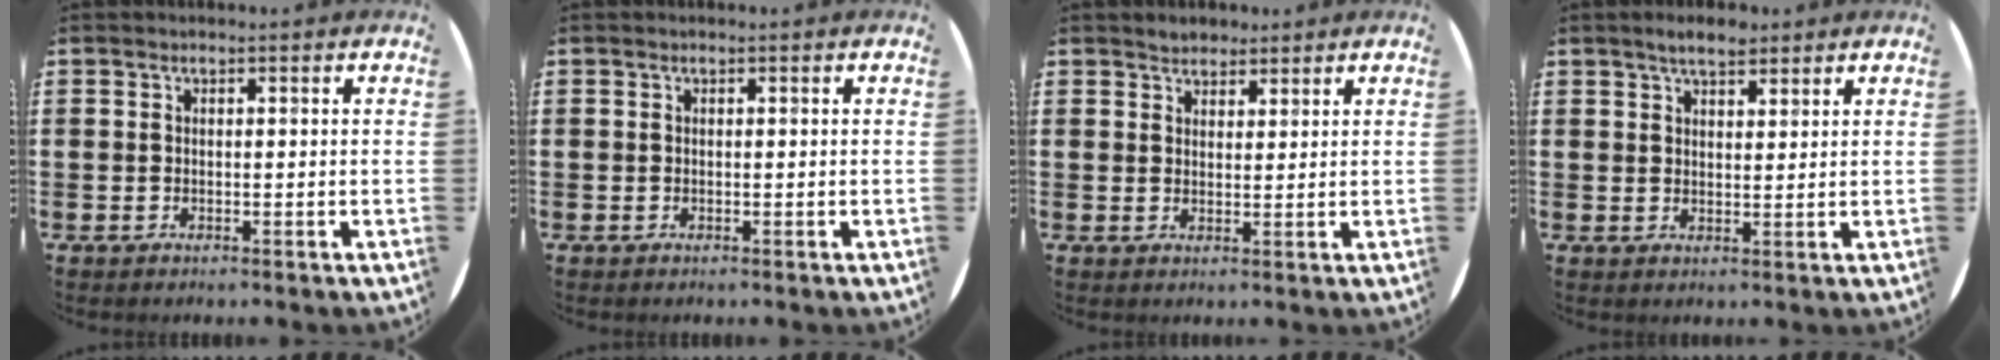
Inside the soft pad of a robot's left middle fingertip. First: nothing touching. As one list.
[{"total": 0.0}, {"total": 2.2, "force": [2.0, 0.8, 0.0], "torque": [0.006, 0.003, 0.038]}, {"total": 3.4, "force": [2.8, 1.2, 1.5], "torque": [-0.024, 0.001, 0.050]}]